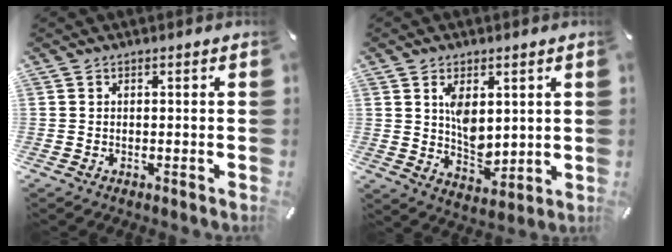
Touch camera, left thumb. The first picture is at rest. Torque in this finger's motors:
{"motor_torque": [1.70, 1.54, 1.21, -0.55, 0.12]}